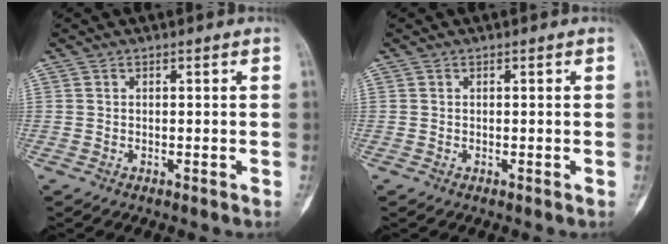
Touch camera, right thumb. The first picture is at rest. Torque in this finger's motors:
{"motor_torque": [0.00, 0.00, 0.03, -0.03, 0.00]}